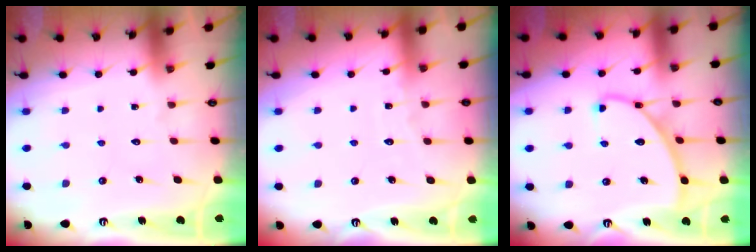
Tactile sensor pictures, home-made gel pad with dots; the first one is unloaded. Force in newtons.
{"total": 2.5, "press": 2.5, "slide": 0.3}
{"total": 8.4, "press": 8.4, "slide": 0.5}